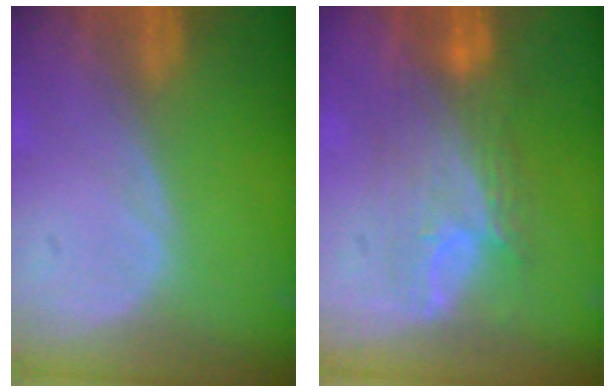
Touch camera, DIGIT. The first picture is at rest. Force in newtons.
{"total": 7.3, "press": 7.2, "slide": 1.3}